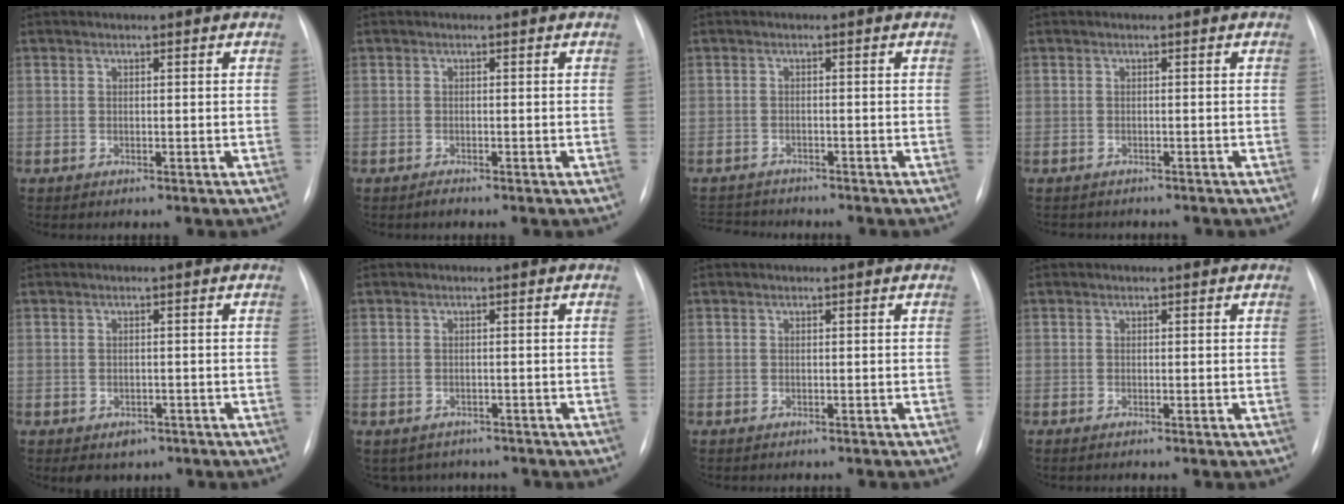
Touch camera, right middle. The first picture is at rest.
{"total": 0.9, "force": [-0.8, 0.0, 0.3], "torque": [-0.008, -0.002, -0.012]}
{"total": 5.6, "force": [-5.3, 1.3, 1.1], "torque": [-0.016, -0.005, -0.081]}
{"total": 3.9, "force": [-3.5, 1.3, 1.2], "torque": [-0.013, -0.002, -0.039]}
{"total": 3.1, "force": [-1.8, 2.2, 1.2], "torque": [-0.013, 0.002, -0.015]}
{"total": 5.2, "force": [-4.4, 2.6, 0.5], "torque": [0.000, 0.007, -0.051]}
{"total": 1.8, "force": [-1.6, 0.2, 0.7], "torque": [-0.010, -0.003, -0.016]}
{"total": 0.9, "force": [-0.7, 0.0, 0.5], "torque": [-0.010, -0.002, -0.010]}